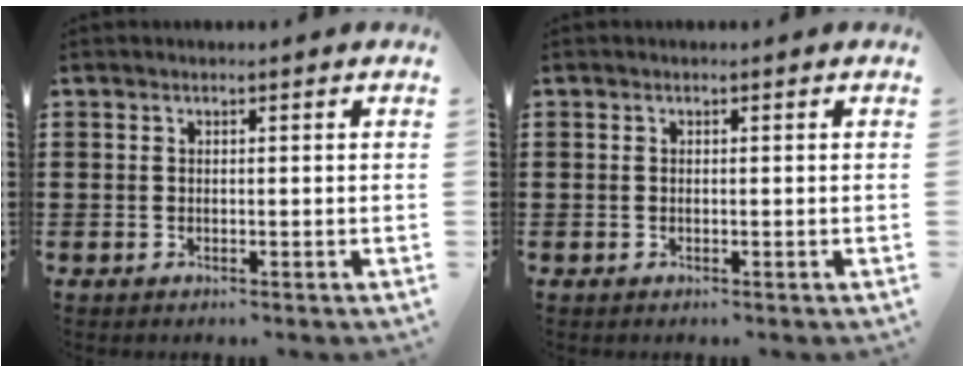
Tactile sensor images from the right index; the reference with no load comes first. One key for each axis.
{"total": 0.0}